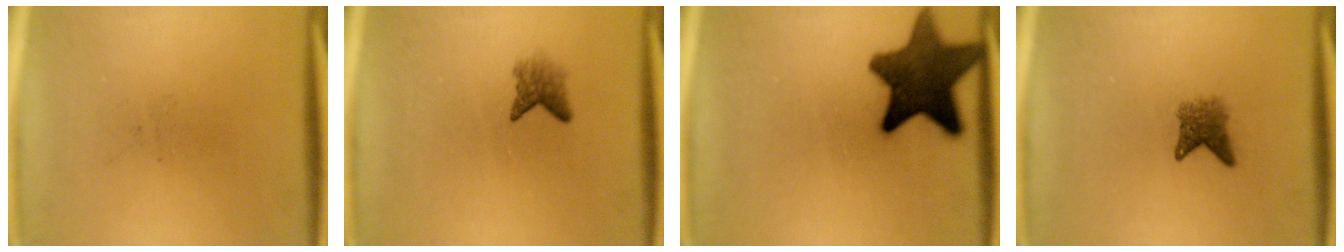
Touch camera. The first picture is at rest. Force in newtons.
{"total": 2.2}
{"total": 13.3}
{"total": 2.8}